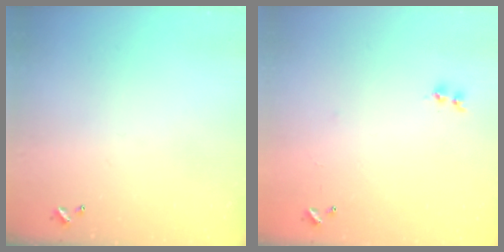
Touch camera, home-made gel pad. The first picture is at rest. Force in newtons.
{"total": 6.8, "press": 6.8, "slide": 0.6}